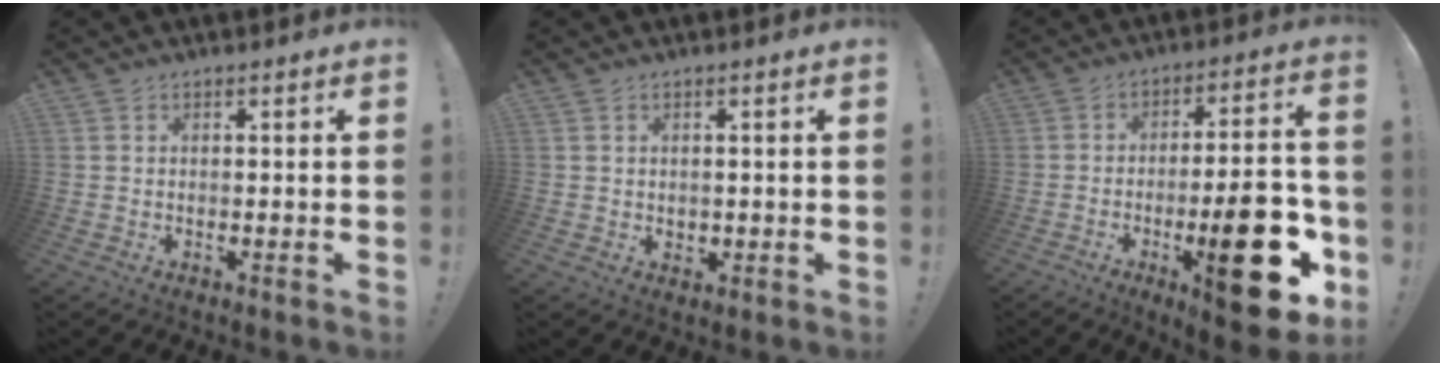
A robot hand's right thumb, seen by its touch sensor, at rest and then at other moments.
{"total": 1.5, "force": [0.7, 1.2, 0.5], "torque": [-0.003, -0.002, 0.012]}
{"total": 21.6, "force": [-7.0, 6.8, 19.2], "torque": [-0.253, 0.025, -0.096]}